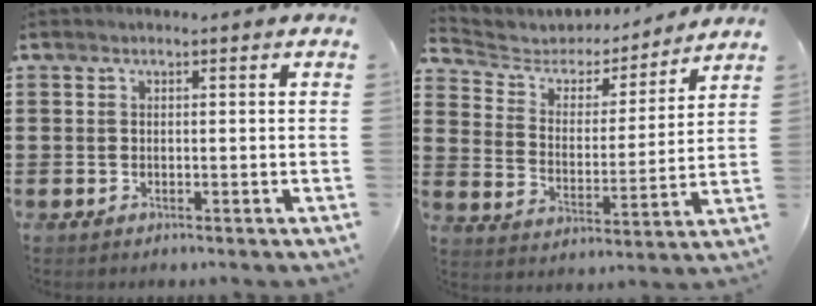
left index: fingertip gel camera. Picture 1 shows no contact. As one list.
[{"total": 4.5, "force": [3.9, 2.1, 0.6], "torque": [-0.043, -0.026, 0.060]}]